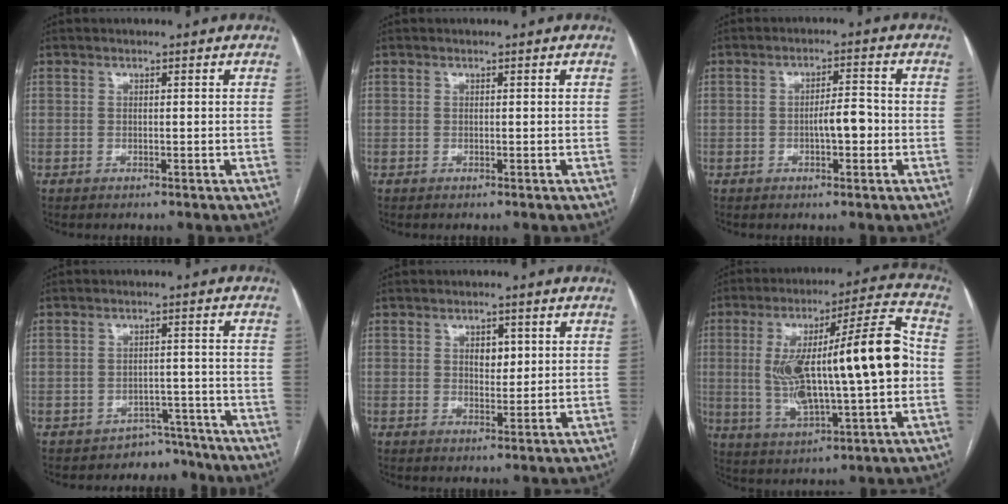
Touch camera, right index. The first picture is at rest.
{"total": 0.0}
{"total": 4.2, "force": [-1.0, 1.2, 3.9], "torque": [-0.062, 0.007, -0.014]}
{"total": 5.2, "force": [-4.2, 2.7, -1.1], "torque": [0.029, 0.041, -0.061]}
{"total": 3.0, "force": [0.9, 1.8, 2.2], "torque": [-0.030, 0.000, 0.015]}
{"total": 20.7, "force": [0.1, 3.3, 20.4], "torque": [-0.358, 0.030, 0.005]}